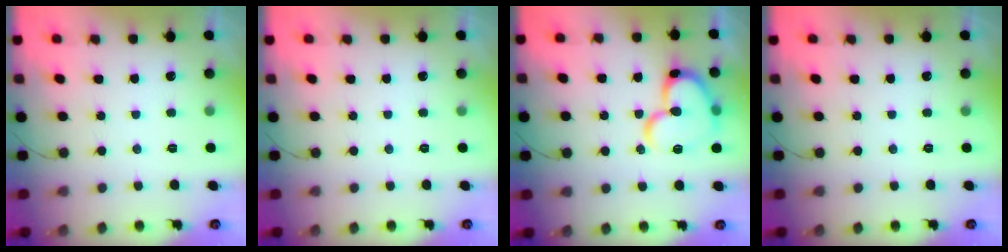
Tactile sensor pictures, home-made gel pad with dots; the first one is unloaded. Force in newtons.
{"total": 0.0}
{"total": 17.5, "press": 17.4, "slide": 2.1}
{"total": 0.0}